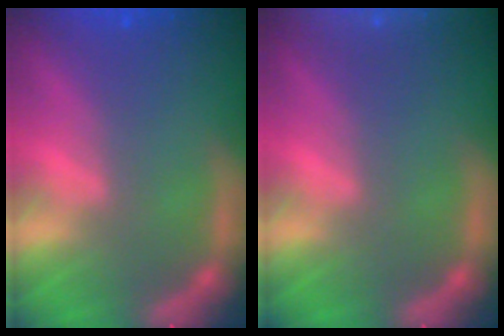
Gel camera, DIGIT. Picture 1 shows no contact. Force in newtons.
{"total": 6.5}